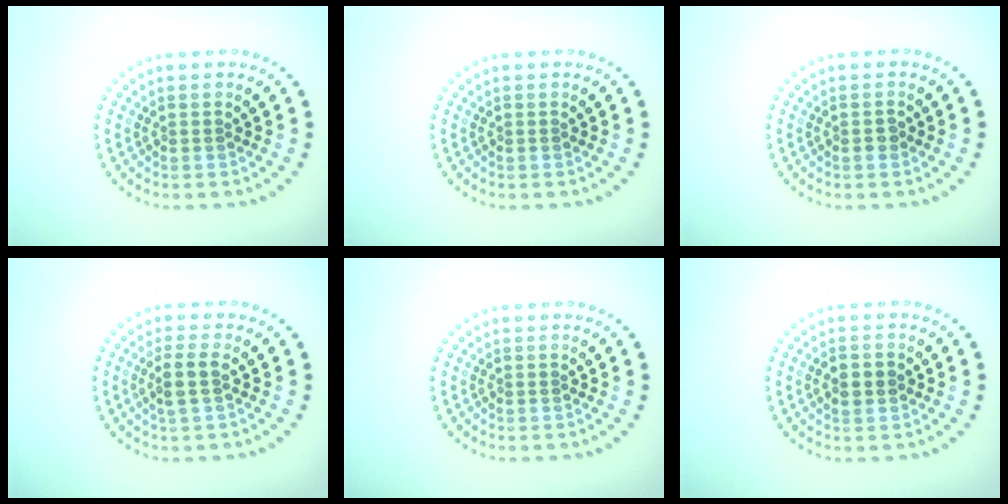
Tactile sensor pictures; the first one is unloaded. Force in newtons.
{"total": 0.0}
{"total": 0.8, "press": 0.7, "slide": 0.3}
{"total": 2.0, "press": 1.6, "slide": 1.2}
{"total": 0.0}
{"total": 1.8, "press": 1.8, "slide": 0.3}